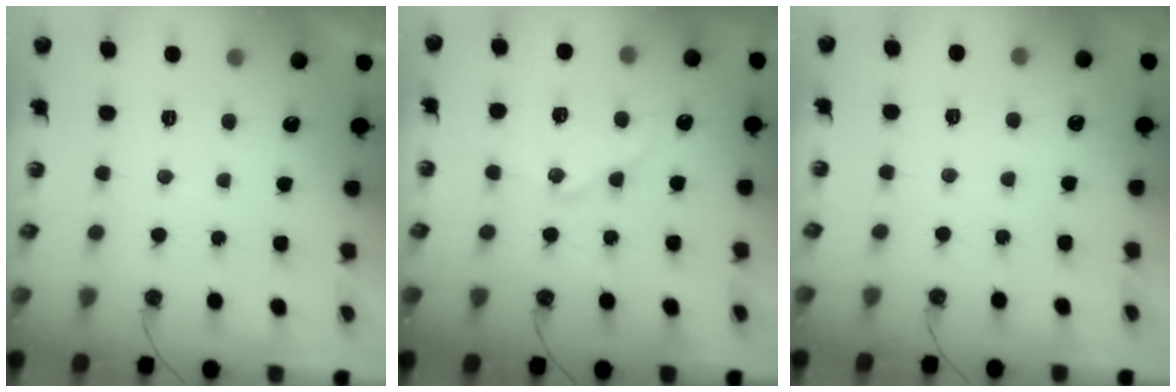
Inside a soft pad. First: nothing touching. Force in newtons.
{"total": 13.4, "press": 13.3, "slide": 1.2}
{"total": 2.1, "press": 2.1, "slide": 0.4}